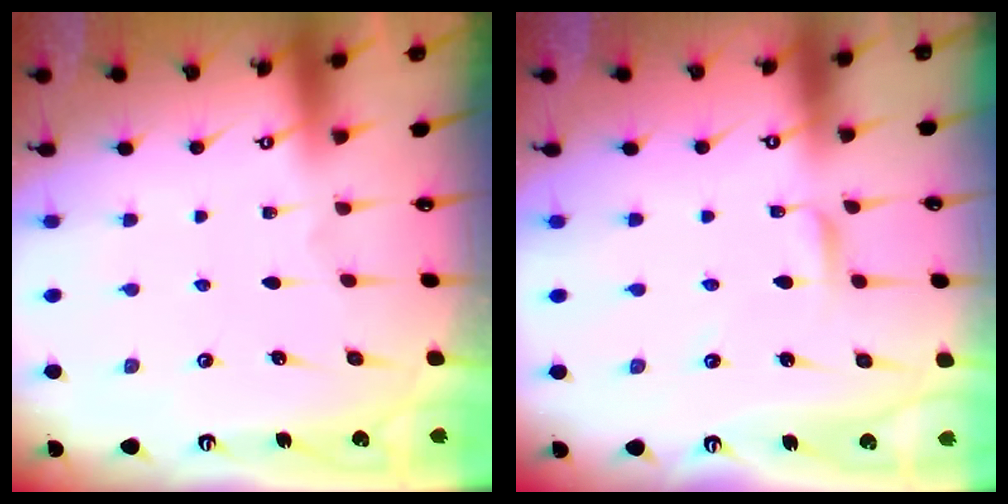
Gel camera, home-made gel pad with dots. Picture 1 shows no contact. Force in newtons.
{"total": 2.0, "press": 2.0, "slide": 0.2}